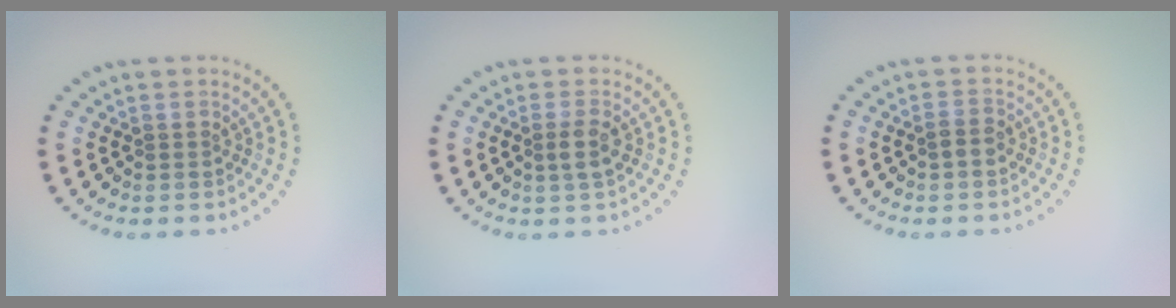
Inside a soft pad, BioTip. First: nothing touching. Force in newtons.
{"total": 1.7, "press": 1.4, "slide": 1.0}
{"total": 1.1, "press": 1.0, "slide": 0.3}